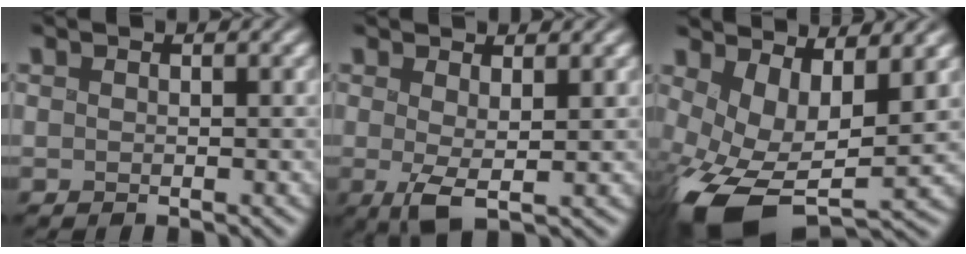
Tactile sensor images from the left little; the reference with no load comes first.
{"total": 2.7, "force": [0.3, 0.8, 2.5], "torque": [-0.046, -0.005, 0.003]}
{"total": 11.1, "force": [-1.3, 6.5, 8.9], "torque": [-0.176, -0.044, -0.007]}